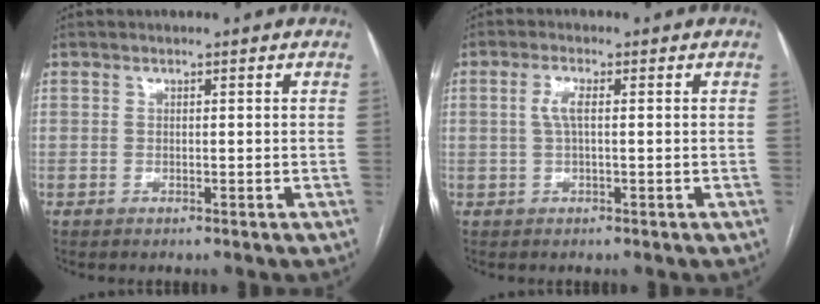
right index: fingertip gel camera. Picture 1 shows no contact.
{"total": 2.7, "force": [0.4, 0.6, 2.6], "torque": [-0.057, 0.004, 0.008]}